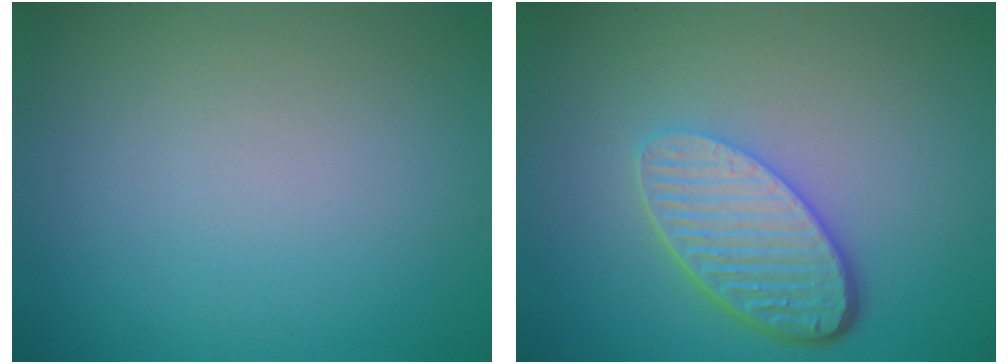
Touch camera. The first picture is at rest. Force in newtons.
{"total": 5.3, "press": 3.9, "slide": 3.6}